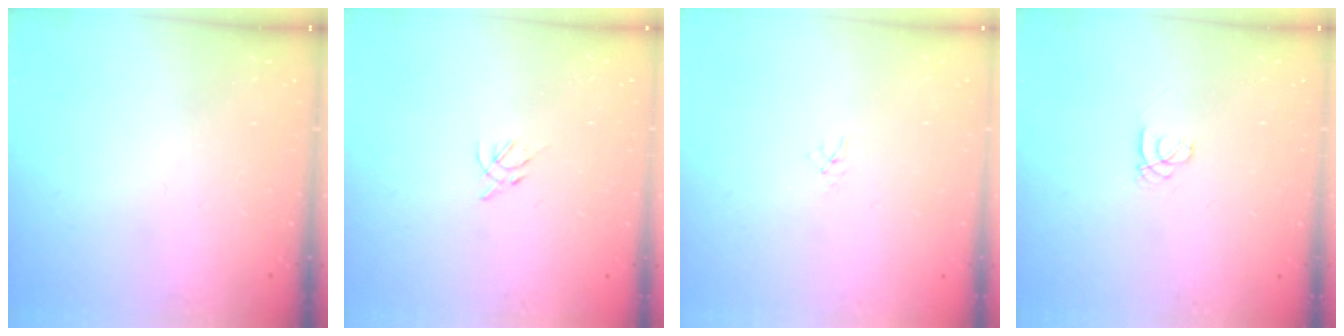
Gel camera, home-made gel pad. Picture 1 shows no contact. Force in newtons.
{"total": 2.3, "press": 2.2, "slide": 0.6}
{"total": 1.5, "press": 1.5, "slide": 0.1}
{"total": 1.0, "press": 1.0, "slide": 0.1}